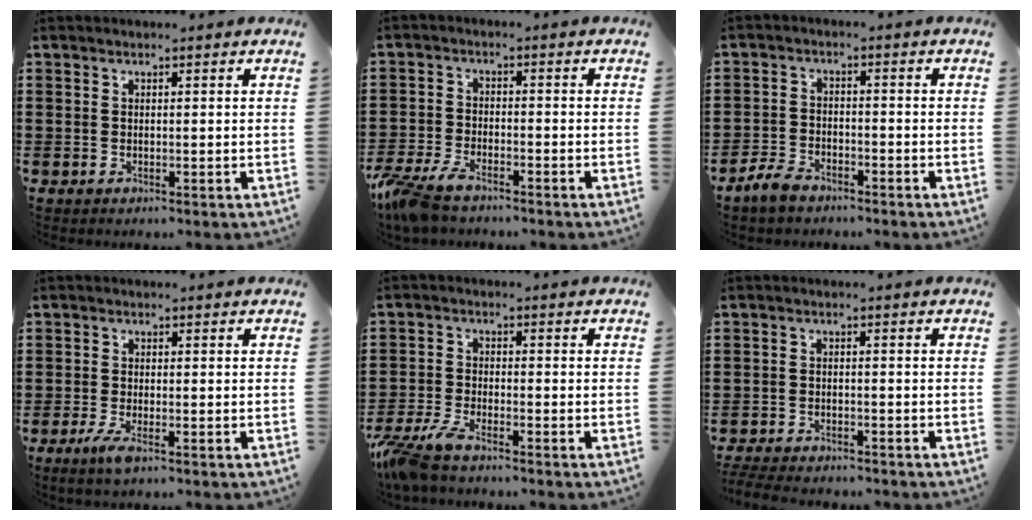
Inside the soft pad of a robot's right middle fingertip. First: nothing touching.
{"total": 5.1, "force": [-4.1, 1.5, 2.6], "torque": [-0.087, -0.010, -0.089]}
{"total": 3.7, "force": [-3.1, 1.4, 1.4], "torque": [-0.047, 0.004, -0.069]}
{"total": 2.7, "force": [-1.3, 0.6, 2.3], "torque": [-0.059, -0.010, -0.029]}
{"total": 5.2, "force": [-4.4, 0.8, 2.7], "torque": [-0.086, -0.015, -0.095]}
{"total": 3.0, "force": [-3.0, 0.3, 0.4], "torque": [-0.016, -0.002, -0.065]}